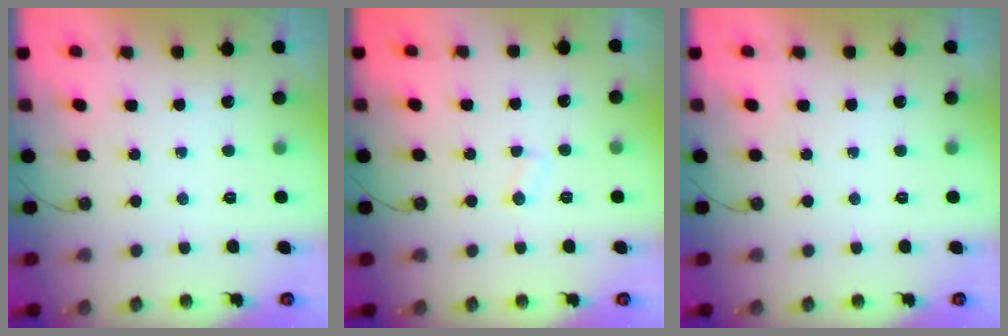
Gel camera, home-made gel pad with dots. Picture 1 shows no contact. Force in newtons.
{"total": 1.8, "press": 1.8, "slide": 0.2}
{"total": 0.0}